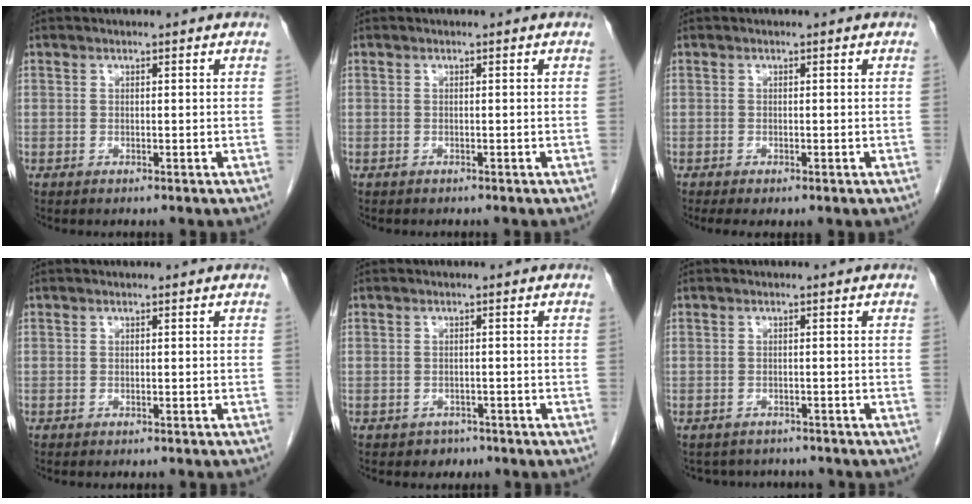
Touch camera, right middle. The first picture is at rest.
{"total": 0.5, "force": [-0.4, 0.2, 0.1], "torque": [-0.008, 0.001, -0.006]}
{"total": 2.6, "force": [-1.7, 1.0, 1.7], "torque": [-0.022, -0.006, -0.020]}
{"total": 2.1, "force": [-1.9, 0.4, 0.9], "torque": [-0.013, -0.002, -0.020]}
{"total": 2.1, "force": [-1.4, 1.5, 0.0], "torque": [-0.008, 0.006, -0.019]}
{"total": 5.1, "force": [-4.7, 2.0, 0.4], "torque": [-0.001, 0.005, -0.055]}